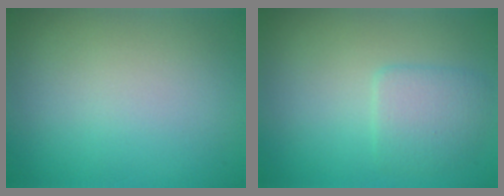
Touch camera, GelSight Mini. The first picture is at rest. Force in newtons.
{"total": 2.5, "press": 2.5, "slide": 0.1}